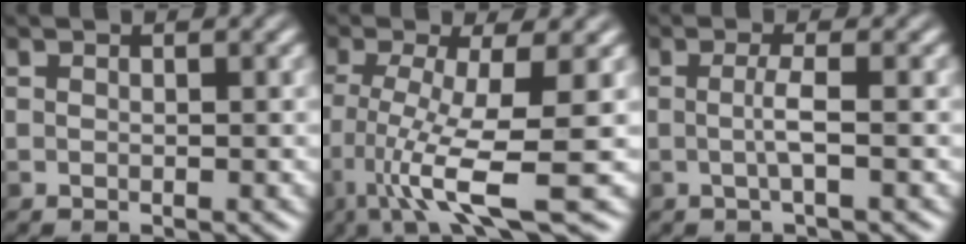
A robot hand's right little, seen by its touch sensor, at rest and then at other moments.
{"total": 7.6, "force": [-2.8, 0.9, 7.0], "torque": [-0.140, -0.007, -0.051]}
{"total": 1.4, "force": [-0.4, -0.5, 1.3], "torque": [-0.029, 0.002, -0.006]}